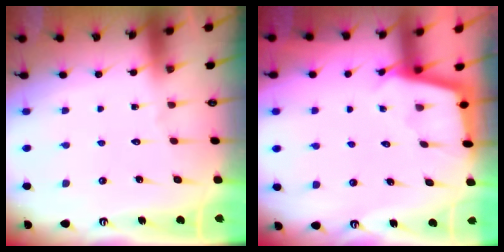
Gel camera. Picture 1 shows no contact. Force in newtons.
{"total": 2.4, "press": 2.4, "slide": 0.2}